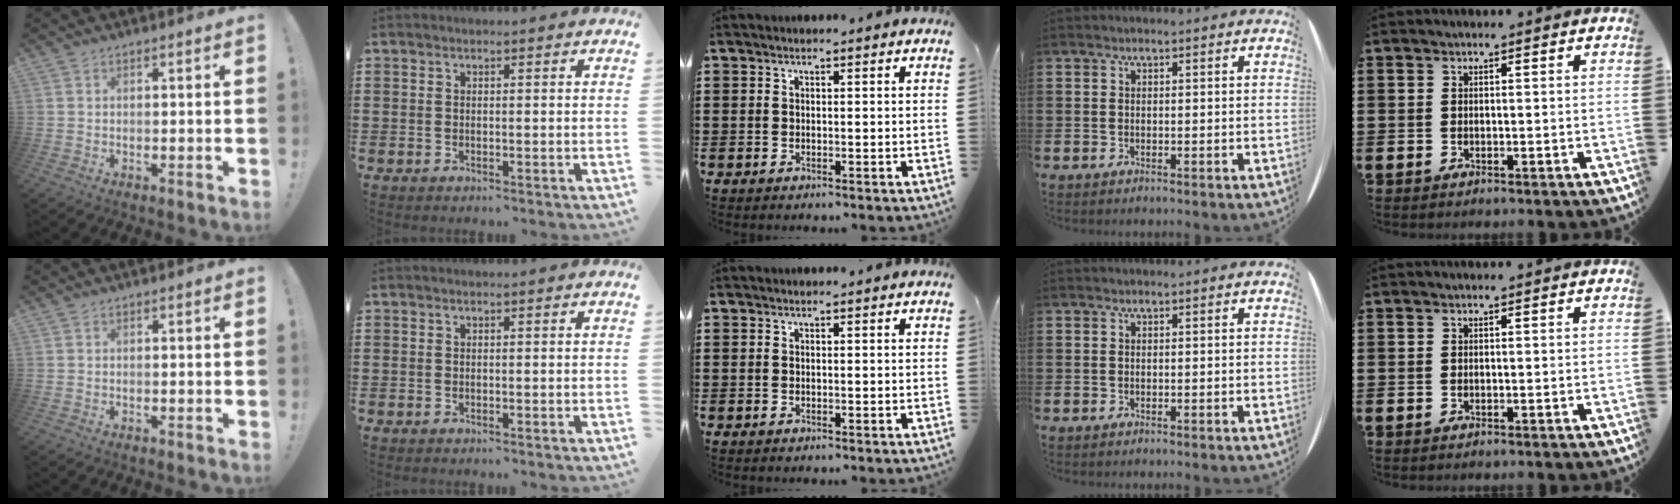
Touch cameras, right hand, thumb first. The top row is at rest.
{}